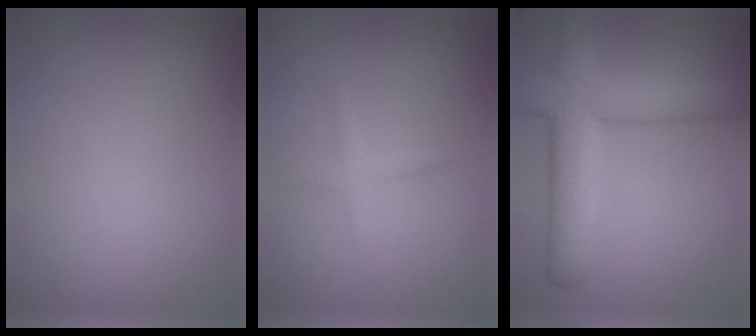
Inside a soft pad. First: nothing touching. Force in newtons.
{"total": 1.2, "press": 1.2, "slide": 0.0}
{"total": 7.1, "press": 7.1, "slide": 0.4}